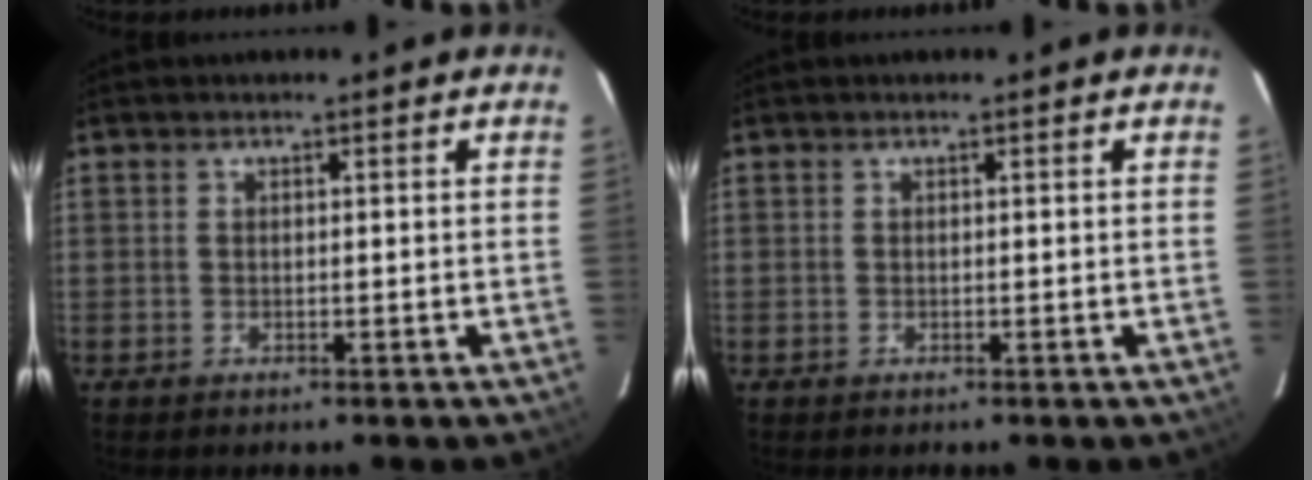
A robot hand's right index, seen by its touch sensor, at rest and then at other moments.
{"total": 0.0}